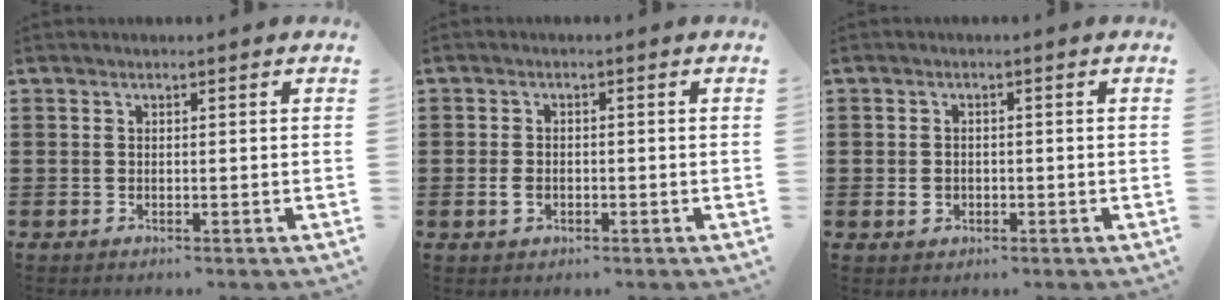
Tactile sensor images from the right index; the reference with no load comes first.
{"total": 2.1, "force": [-0.7, 1.4, 1.5], "torque": [-0.044, -0.004, -0.018]}
{"total": 1.8, "force": [-0.4, 1.5, 0.9], "torque": [-0.020, 0.004, -0.010]}